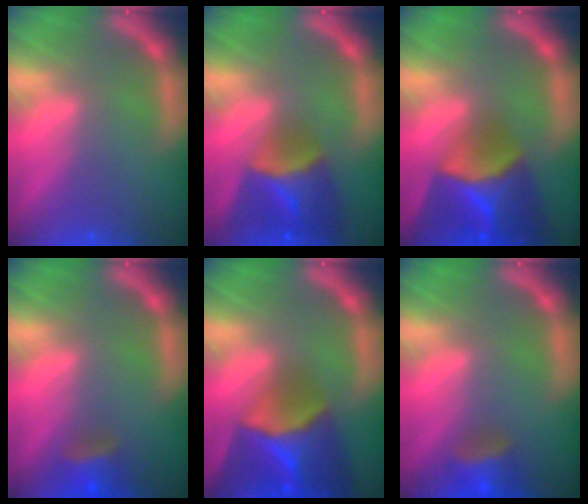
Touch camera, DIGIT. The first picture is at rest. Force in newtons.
{"total": 6.0}
{"total": 8.4}
{"total": 2.9}
{"total": 8.9}
{"total": 3.4}